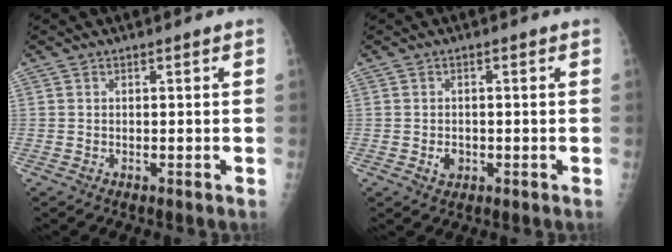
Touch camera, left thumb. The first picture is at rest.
{"total": 2.3, "force": [-0.6, 1.8, 1.2], "torque": [-0.011, 0.002, -0.005]}